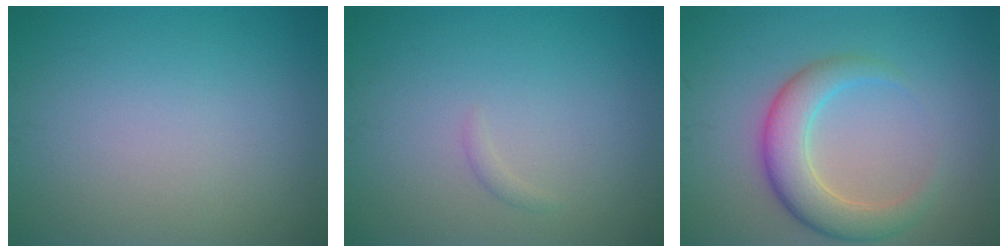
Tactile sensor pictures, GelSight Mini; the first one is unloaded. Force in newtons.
{"total": 0.6, "press": 0.6, "slide": 0.1}
{"total": 4.7, "press": 4.7, "slide": 0.1}